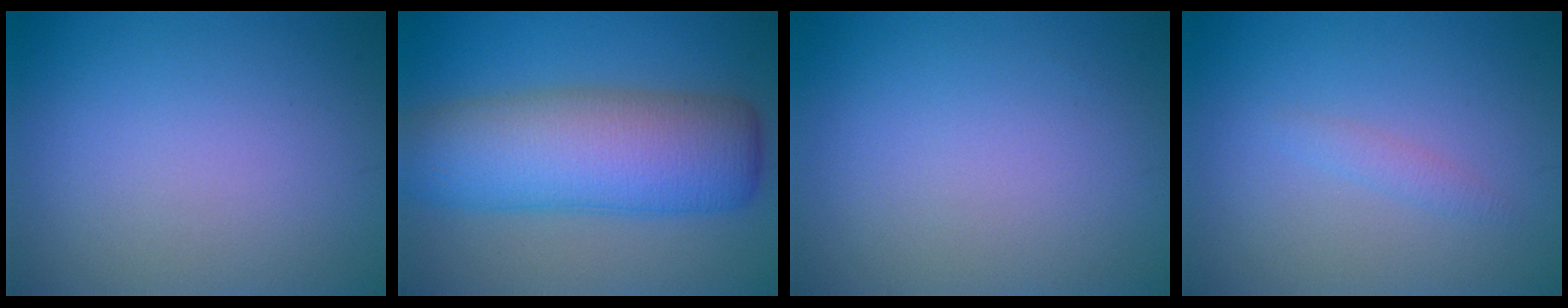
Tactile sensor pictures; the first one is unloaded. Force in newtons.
{"total": 10.9, "press": 10.9, "slide": 0.5}
{"total": 0.0}
{"total": 1.0, "press": 1.0, "slide": 0.1}